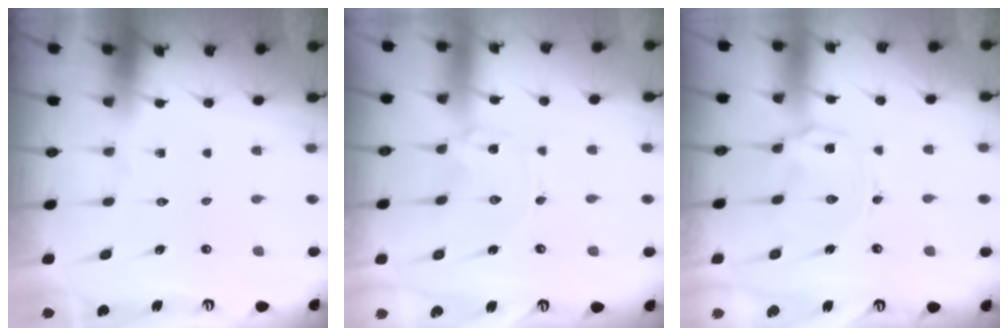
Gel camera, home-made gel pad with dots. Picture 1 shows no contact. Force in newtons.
{"total": 0.0}
{"total": 2.0, "press": 2.0, "slide": 0.5}